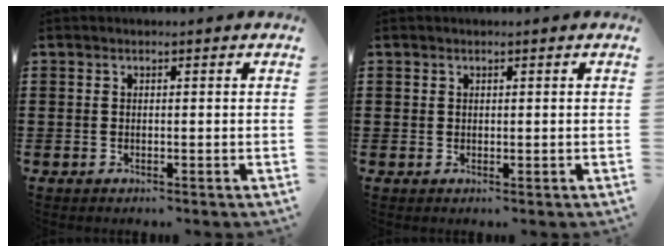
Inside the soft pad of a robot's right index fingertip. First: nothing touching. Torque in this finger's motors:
{"motor_torque": [-0.23, 0.07, 0.00, -0.01]}